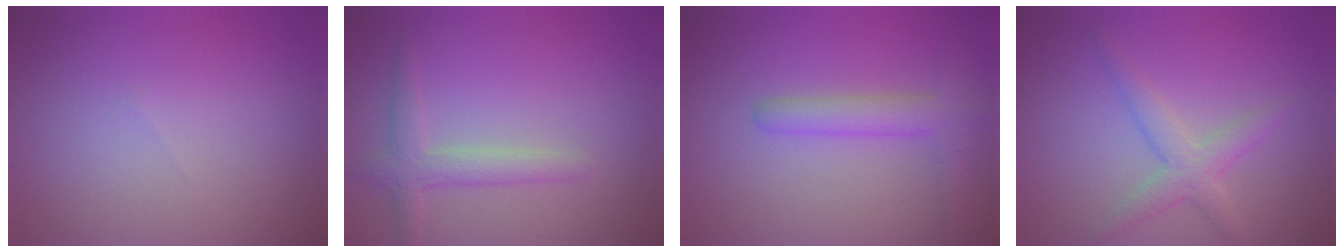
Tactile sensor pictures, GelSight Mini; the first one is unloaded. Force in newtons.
{"total": 2.4, "press": 2.4, "slide": 0.1}
{"total": 3.0, "press": 3.0, "slide": 0.2}
{"total": 2.8, "press": 2.8, "slide": 0.1}